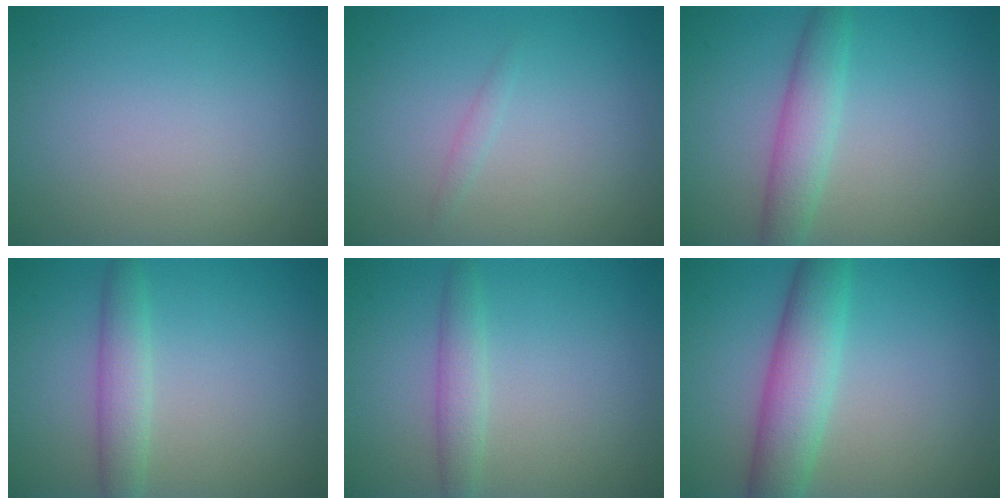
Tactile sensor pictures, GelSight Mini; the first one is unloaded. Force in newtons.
{"total": 0.7, "press": 0.7, "slide": 0.0}
{"total": 3.4, "press": 3.4, "slide": 0.3}
{"total": 2.7, "press": 2.7, "slide": 0.1}
{"total": 2.1, "press": 2.1, "slide": 0.1}
{"total": 5.4, "press": 5.4, "slide": 0.1}